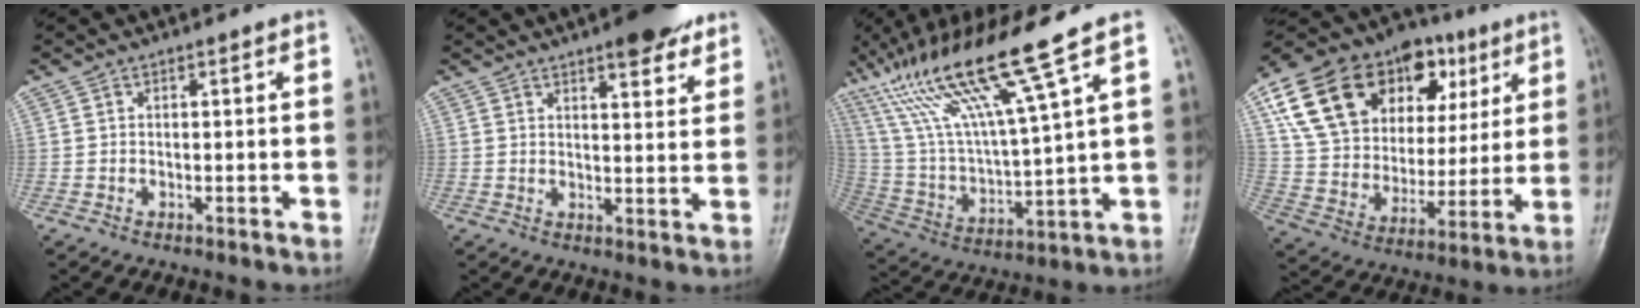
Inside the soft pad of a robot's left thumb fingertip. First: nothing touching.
{"total": 8.3, "force": [5.6, 2.6, 5.6], "torque": [-0.054, -0.029, 0.074]}
{"total": 19.1, "force": [11.9, 0.8, 14.9], "torque": [-0.282, -0.047, 0.227]}
{"total": 27.4, "force": [11.4, 17.6, 17.6], "torque": [-0.267, 0.018, 0.196]}